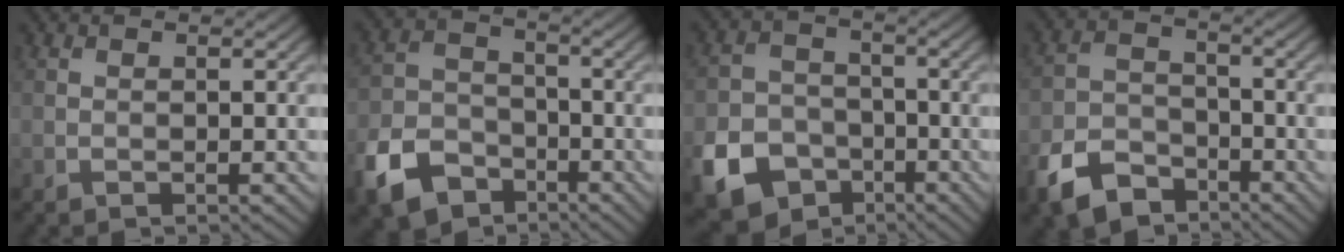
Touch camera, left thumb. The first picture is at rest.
{"total": 9.2, "force": [-5.6, 6.0, 4.2], "torque": [-0.105, -0.017, -0.122]}
{"total": 9.5, "force": [-4.9, 7.0, 4.2], "torque": [-0.100, -0.022, -0.101]}
{"total": 8.1, "force": [-5.5, 4.6, 3.6], "torque": [-0.085, -0.012, -0.119]}